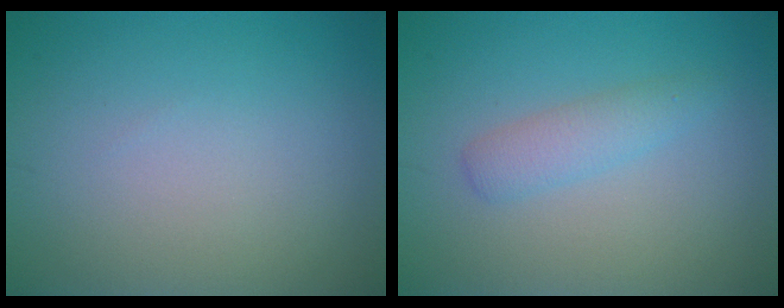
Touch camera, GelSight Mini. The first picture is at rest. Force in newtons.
{"total": 2.0, "press": 2.0, "slide": 0.1}